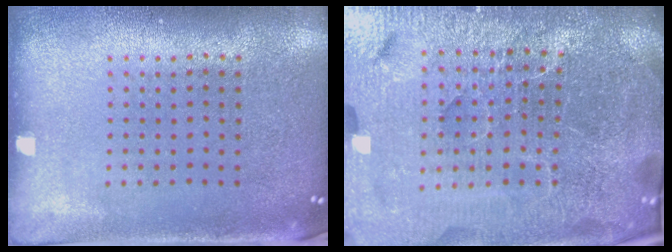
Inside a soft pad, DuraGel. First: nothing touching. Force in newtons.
{"total": 7.2, "press": 6.2, "slide": 3.7}